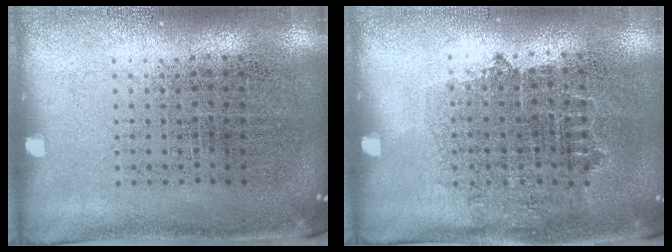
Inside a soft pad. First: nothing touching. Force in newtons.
{"total": 0.8, "press": 0.7, "slide": 0.4}